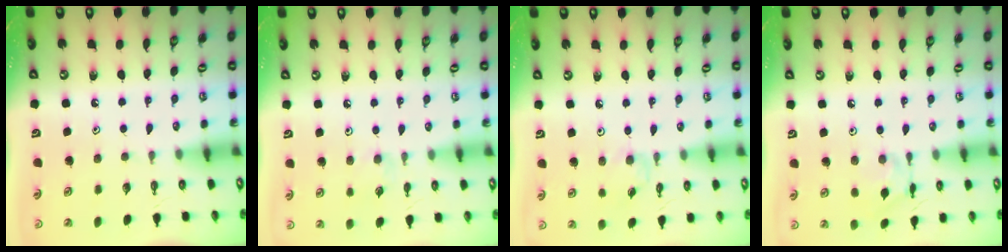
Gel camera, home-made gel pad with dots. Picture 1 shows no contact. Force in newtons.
{"total": 6.1, "press": 6.0, "slide": 0.6}
{"total": 1.9, "press": 1.9, "slide": 0.4}
{"total": 8.4, "press": 8.4, "slide": 0.5}